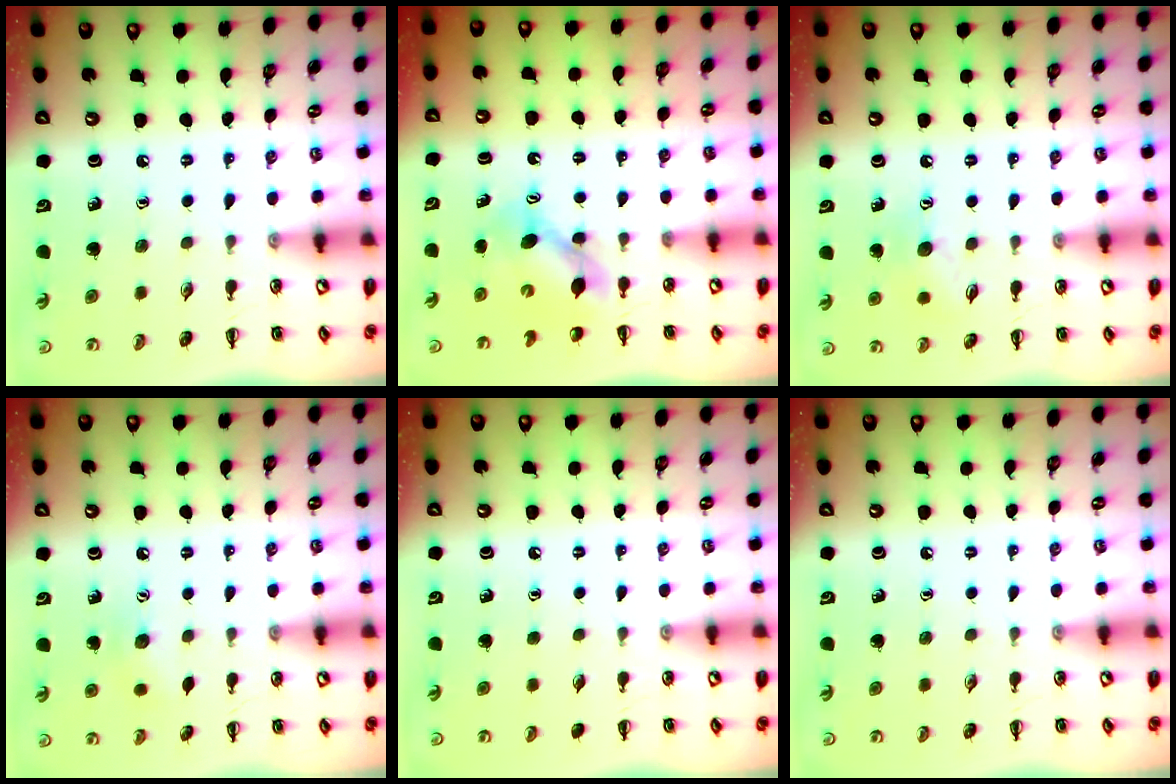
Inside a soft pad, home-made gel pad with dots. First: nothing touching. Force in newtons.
{"total": 6.4, "press": 6.3, "slide": 1.0}
{"total": 8.0, "press": 8.0, "slide": 0.8}
{"total": 7.7, "press": 7.6, "slide": 1.5}
{"total": 0.0}
{"total": 0.0}